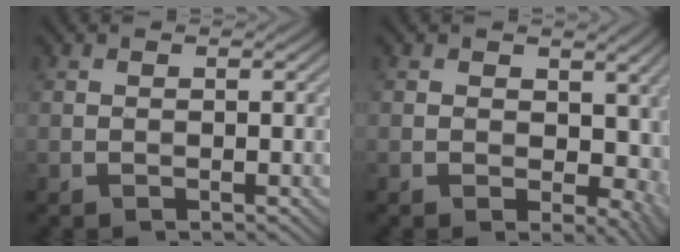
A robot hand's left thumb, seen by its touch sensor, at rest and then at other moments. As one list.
[{"total": 7.8, "force": [-0.4, 5.5, 5.6], "torque": [-0.066, -0.017, 0.004]}]